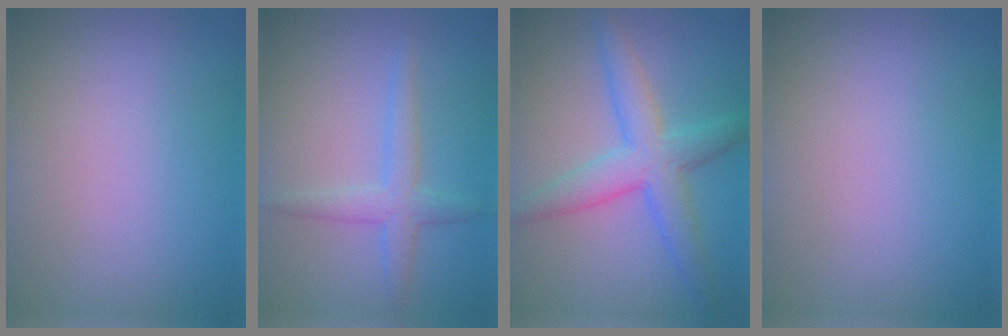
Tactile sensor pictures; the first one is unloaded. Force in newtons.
{"total": 2.6, "press": 2.6, "slide": 0.1}
{"total": 5.3, "press": 5.3, "slide": 0.1}
{"total": 0.0}